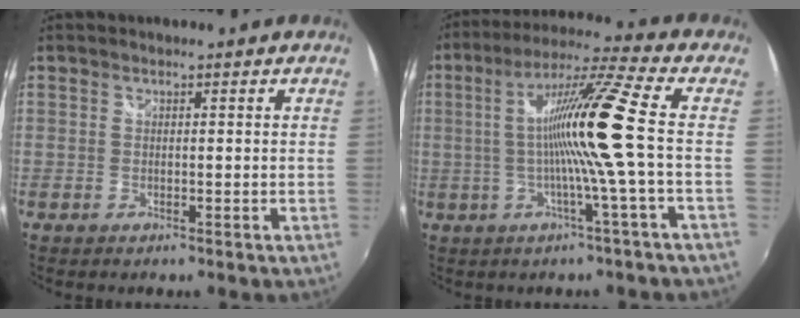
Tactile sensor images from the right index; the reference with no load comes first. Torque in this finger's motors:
{"motor_torque": [2.14, 0.00, 0.61, 0.21]}